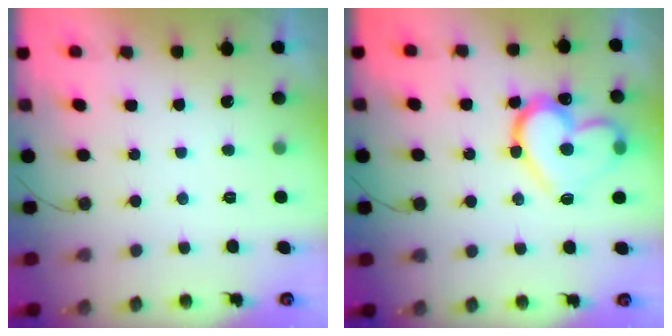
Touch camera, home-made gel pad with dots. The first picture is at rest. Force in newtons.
{"total": 18.5, "press": 18.5, "slide": 1.2}